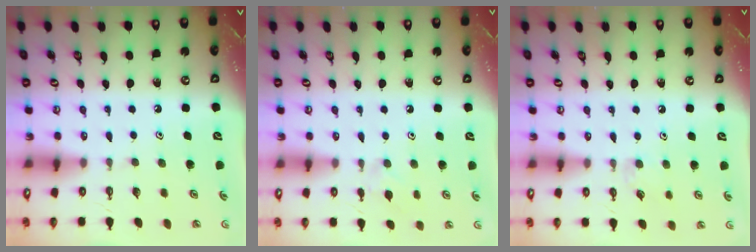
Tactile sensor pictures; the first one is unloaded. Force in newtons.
{"total": 5.9, "press": 5.8, "slide": 0.8}
{"total": 4.0, "press": 4.0, "slide": 0.5}